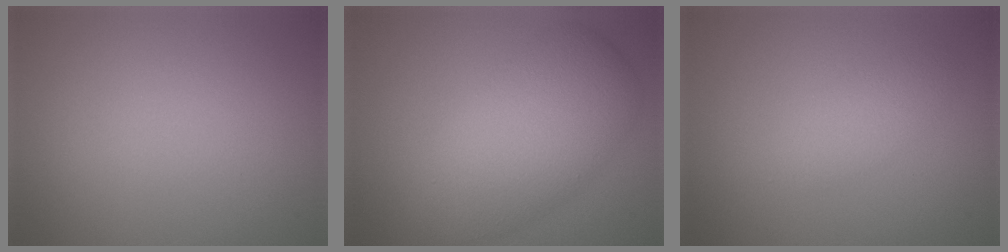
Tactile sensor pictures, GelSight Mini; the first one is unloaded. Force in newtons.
{"total": 7.2, "press": 7.2, "slide": 0.1}
{"total": 1.7, "press": 1.7, "slide": 0.1}